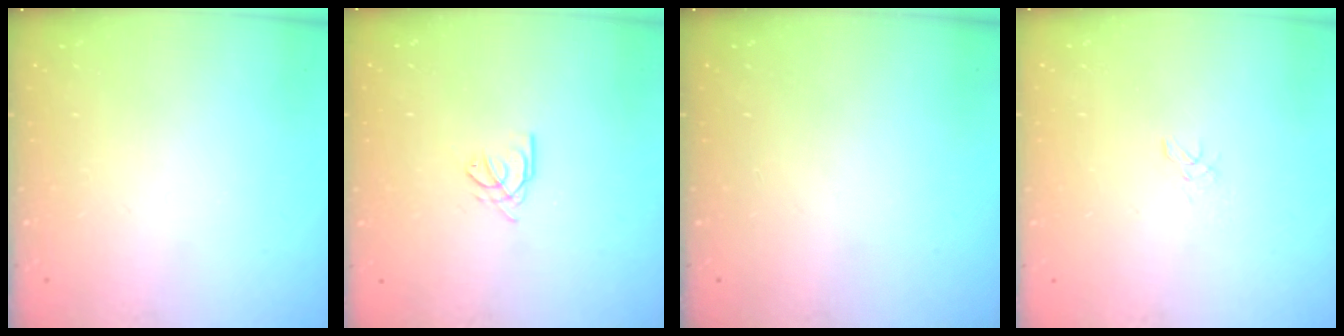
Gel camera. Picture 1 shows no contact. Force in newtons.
{"total": 2.6, "press": 2.6, "slide": 0.1}
{"total": 0.0}
{"total": 3.0, "press": 3.0, "slide": 0.2}